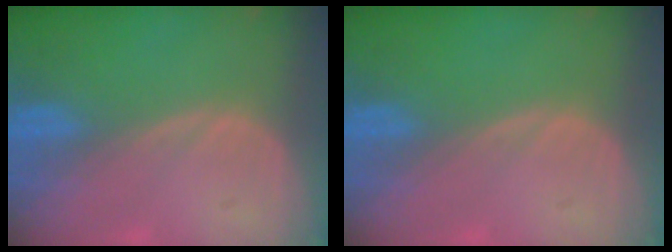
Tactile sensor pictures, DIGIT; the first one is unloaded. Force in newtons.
{"total": 0.0}